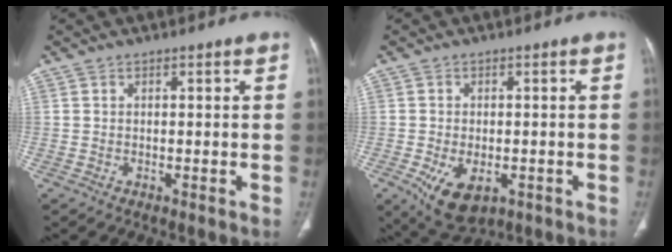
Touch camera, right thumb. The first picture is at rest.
{"total": 8.7, "force": [-3.4, 5.0, 6.3], "torque": [-0.101, -0.002, -0.042]}